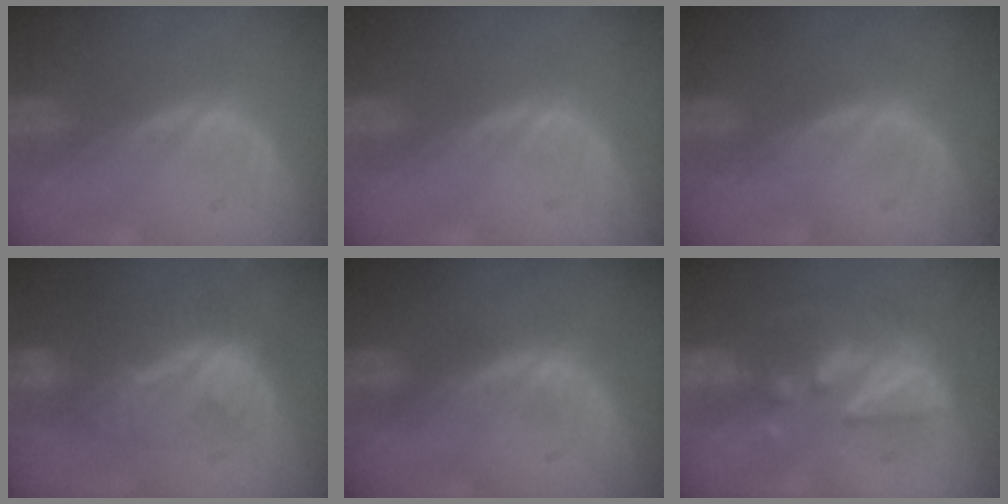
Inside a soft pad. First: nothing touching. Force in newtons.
{"total": 0.0}
{"total": 0.0}
{"total": 8.1, "press": 7.9, "slide": 1.8}
{"total": 1.5, "press": 1.5, "slide": 0.2}
{"total": 8.9, "press": 7.8, "slide": 4.3}